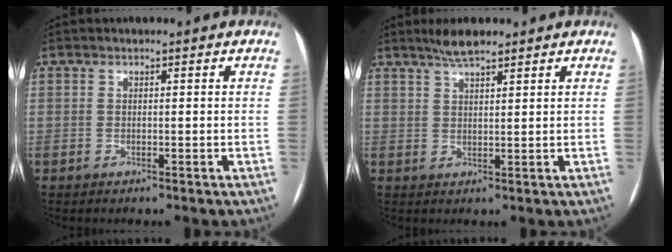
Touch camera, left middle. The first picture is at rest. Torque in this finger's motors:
{"motor_torque": [0.12, -0.13, 0.04, 0.01]}